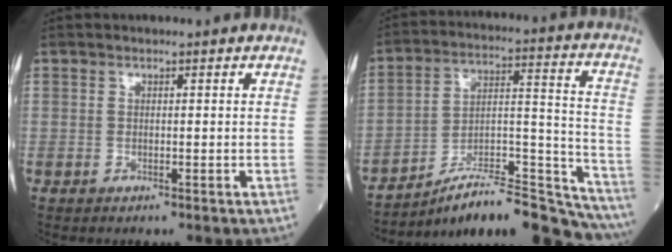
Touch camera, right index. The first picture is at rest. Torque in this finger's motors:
{"motor_torque": [0.38, -1.76, 0.15, 0.06]}